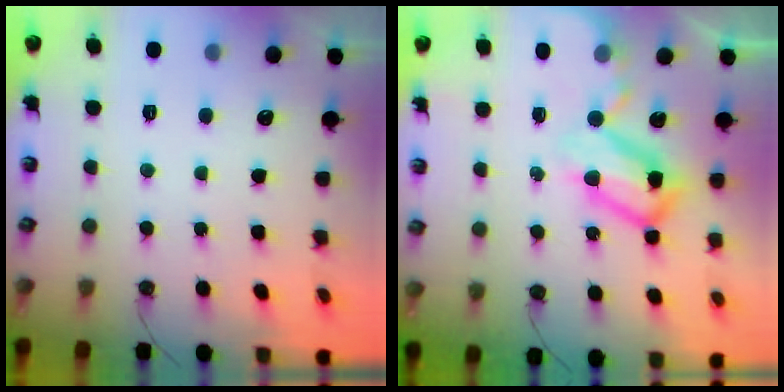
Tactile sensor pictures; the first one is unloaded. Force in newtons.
{"total": 12.6, "press": 12.5, "slide": 1.2}